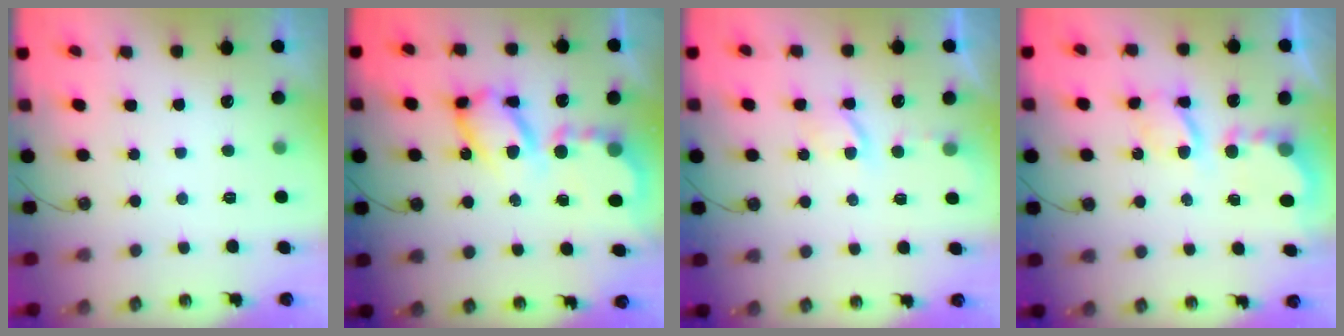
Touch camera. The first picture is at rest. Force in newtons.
{"total": 13.0, "press": 12.9, "slide": 1.2}
{"total": 3.6, "press": 3.6, "slide": 0.5}
{"total": 5.8, "press": 5.8, "slide": 0.3}